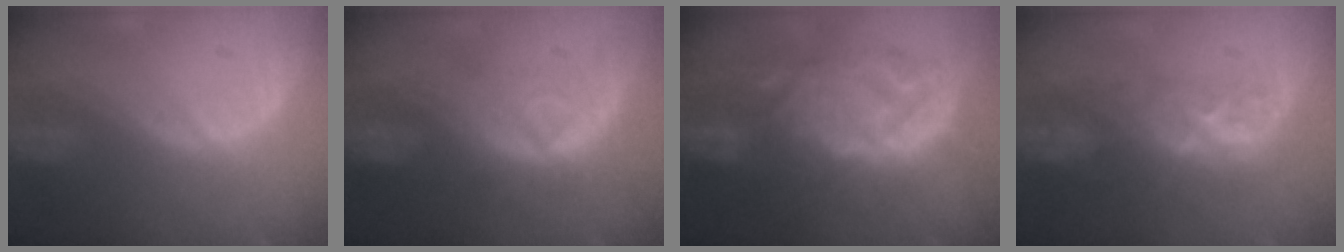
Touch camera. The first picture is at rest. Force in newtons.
{"total": 8.3, "press": 7.4, "slide": 3.7}
{"total": 10.6, "press": 10.6, "slide": 0.7}
{"total": 8.5, "press": 7.3, "slide": 4.2}